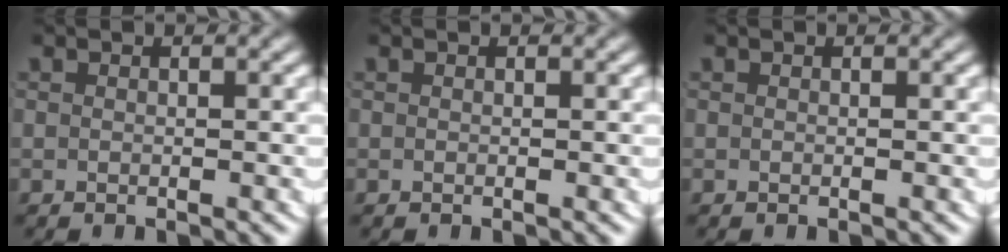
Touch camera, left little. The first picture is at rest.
{"total": 0.0}
{"total": 0.0}